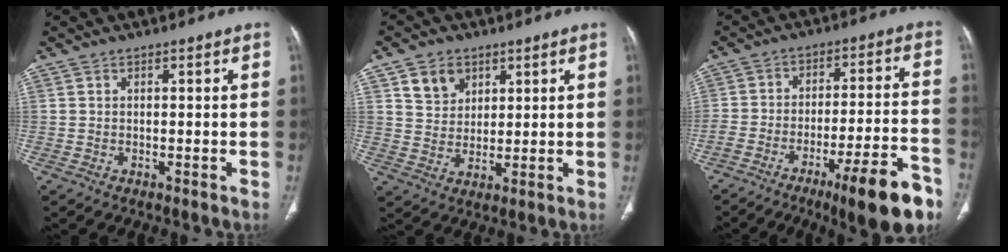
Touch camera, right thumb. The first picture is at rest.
{"total": 6.8, "force": [3.5, 5.2, 2.6], "torque": [-0.021, -0.019, 0.068]}
{"total": 16.7, "force": [-10.2, 3.2, 12.8], "torque": [-0.175, 0.061, -0.156]}